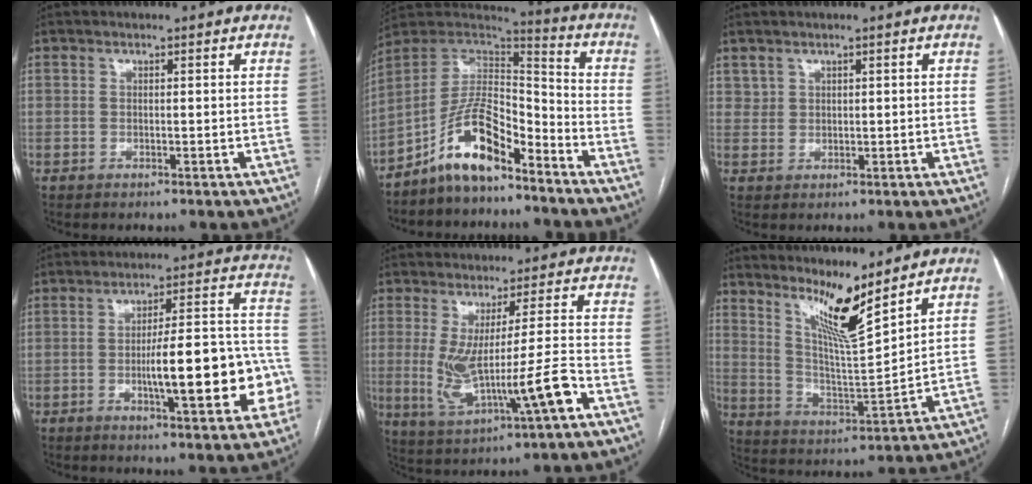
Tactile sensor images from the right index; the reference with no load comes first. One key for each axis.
{"total": 11.9, "fx": -8.1, "fy": 3.9, "fz": 7.8, "tx": -0.147, "ty": 0.027, "tz": -0.151}
{"total": 1.5, "fx": 1.0, "fy": 1.1, "fz": 0.1, "tx": 0.008, "ty": 0.005, "tz": 0.017}
{"total": 15.8, "fx": -4.4, "fy": 3.1, "fz": 14.8, "tx": -0.189, "ty": 0.032, "tz": -0.054}
{"total": 11.2, "fx": -2.4, "fy": 0.2, "fz": 11.0, "tx": -0.211, "ty": -0.011, "tz": -0.034}
{"total": 10.0, "fx": 7.6, "fy": 0.1, "fz": 6.4, "tx": -0.119, "ty": -0.020, "tz": 0.145}